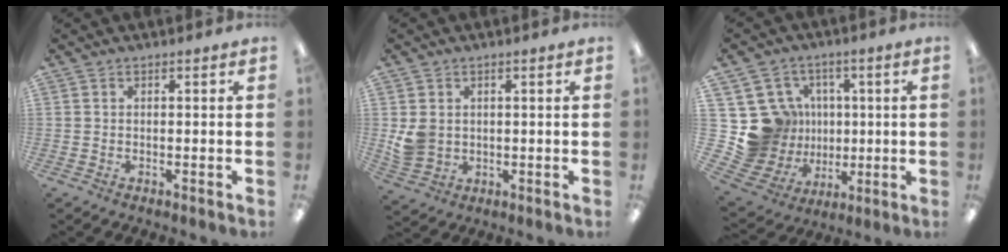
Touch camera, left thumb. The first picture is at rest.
{"total": 4.9, "force": [0.9, 4.4, 1.9], "torque": [-0.024, 0.004, 0.021]}
{"total": 17.5, "force": [1.7, 16.9, 4.0], "torque": [-0.099, -0.013, 0.080]}